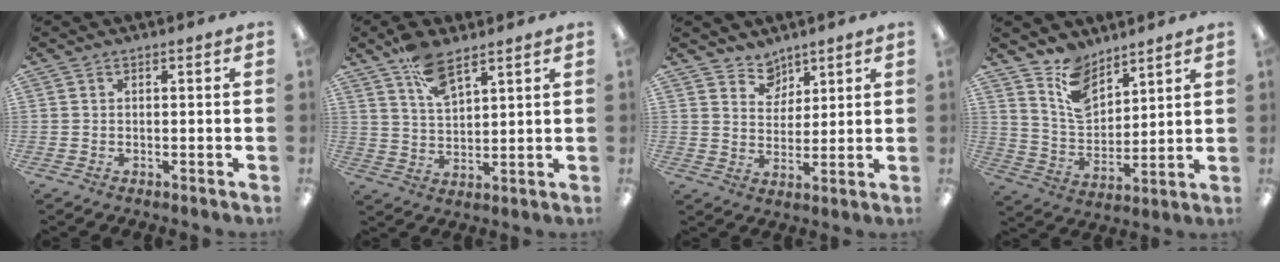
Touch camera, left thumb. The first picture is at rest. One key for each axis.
{"total": 8.9, "fx": 6.3, "fy": 3.6, "fz": 5.3, "tx": -0.094, "ty": -0.026, "tz": 0.112}
{"total": 6.3, "fx": 4.9, "fy": 3.9, "fz": 0.2, "tx": -0.005, "ty": -0.033, "tz": 0.090}
{"total": 10.5, "fx": 8.0, "fy": 5.5, "fz": 4.0, "tx": -0.085, "ty": -0.046, "tz": 0.153}